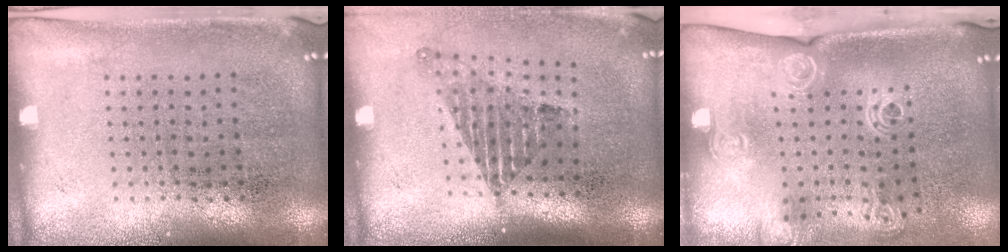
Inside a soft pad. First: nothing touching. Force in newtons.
{"total": 1.6, "press": 1.1, "slide": 1.2}
{"total": 2.0, "press": 1.5, "slide": 1.4}